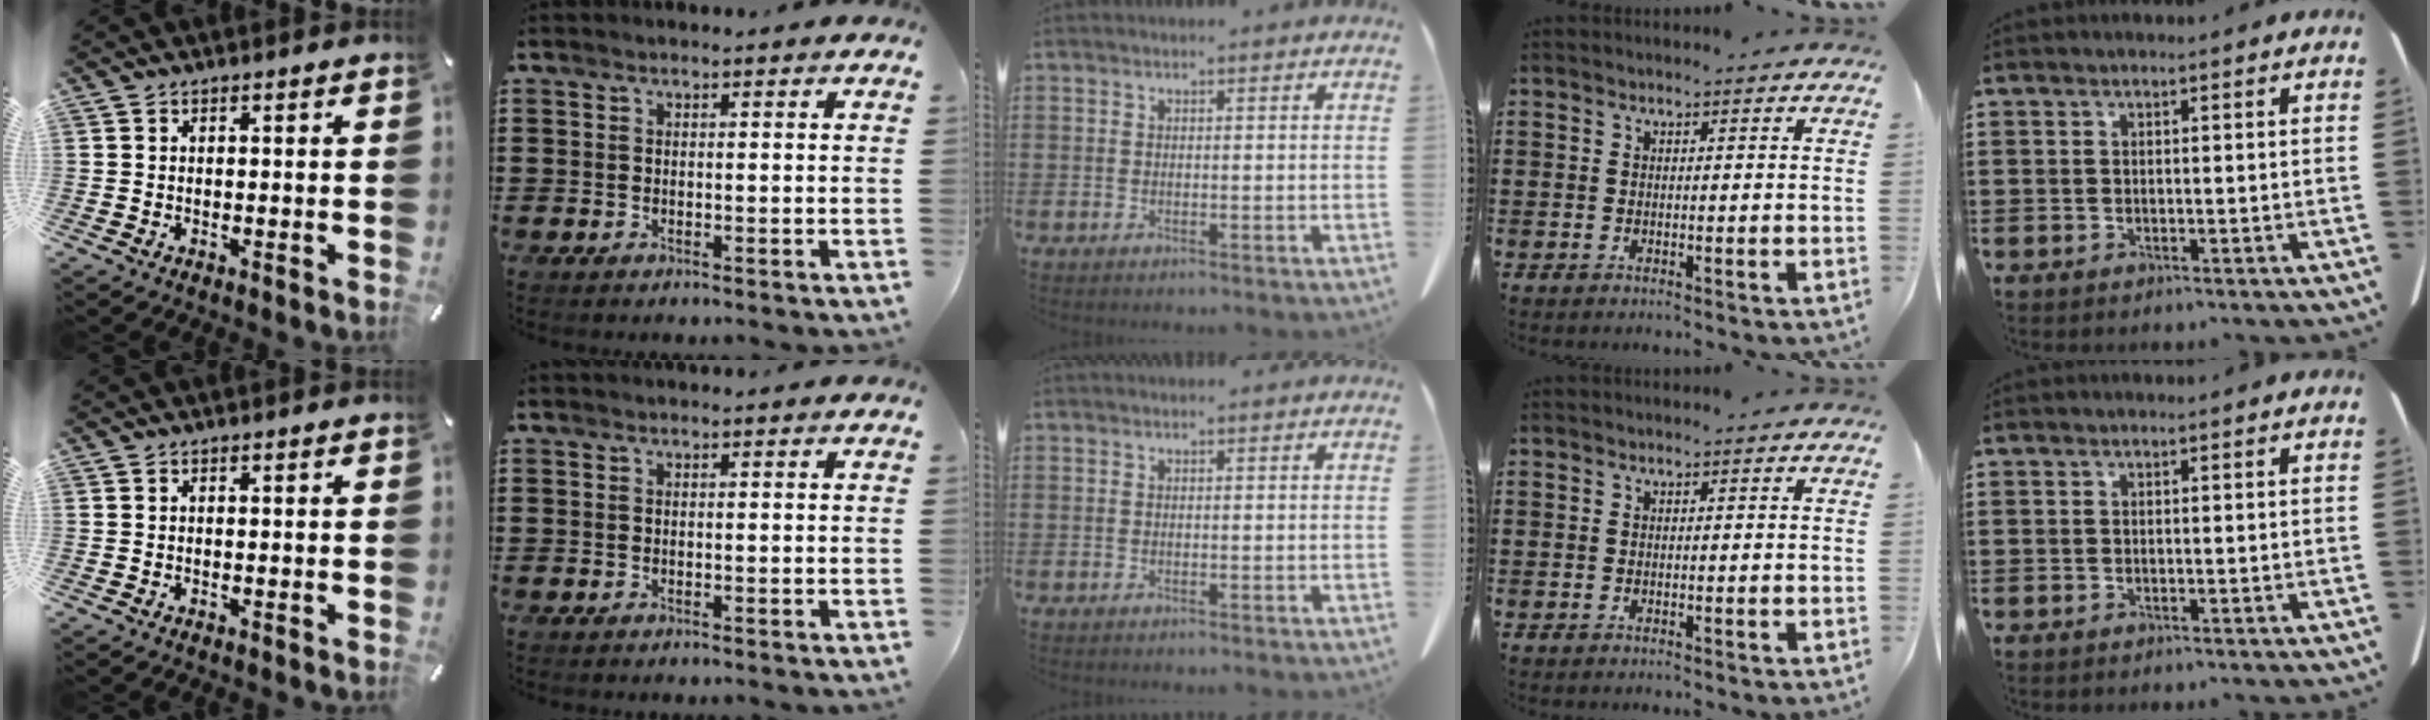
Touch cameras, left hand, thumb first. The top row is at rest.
{}